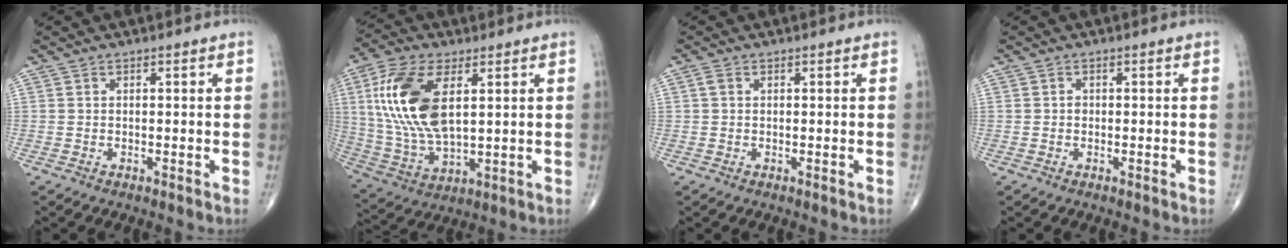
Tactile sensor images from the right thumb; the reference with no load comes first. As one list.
[{"total": 17.7, "force": [4.5, 8.6, 14.8], "torque": [-0.308, -0.011, 0.090]}, {"total": 1.1, "force": [0.3, 0.8, 0.7], "torque": [-0.015, 0.005, 0.005]}, {"total": 0.7, "force": [-0.1, 0.6, 0.3], "torque": [-0.003, 0.002, -0.002]}]